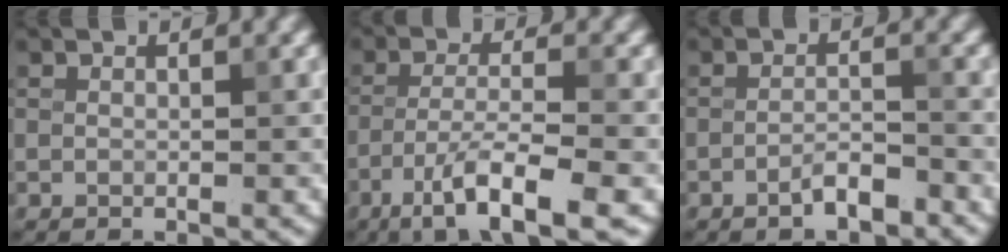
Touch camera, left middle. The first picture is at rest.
{"total": 6.6, "force": [-3.7, 1.3, 5.3], "torque": [-0.089, 0.001, -0.069]}
{"total": 2.4, "force": [-1.6, 0.6, 1.6], "torque": [-0.026, 0.006, -0.030]}